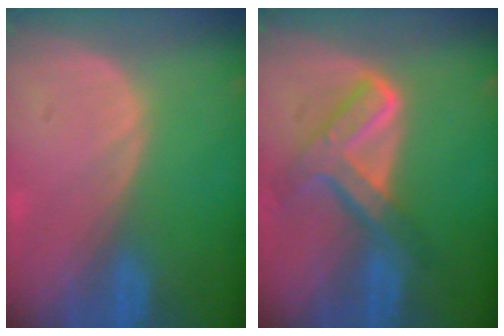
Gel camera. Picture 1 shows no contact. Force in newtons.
{"total": 7.7, "press": 6.5, "slide": 4.2}